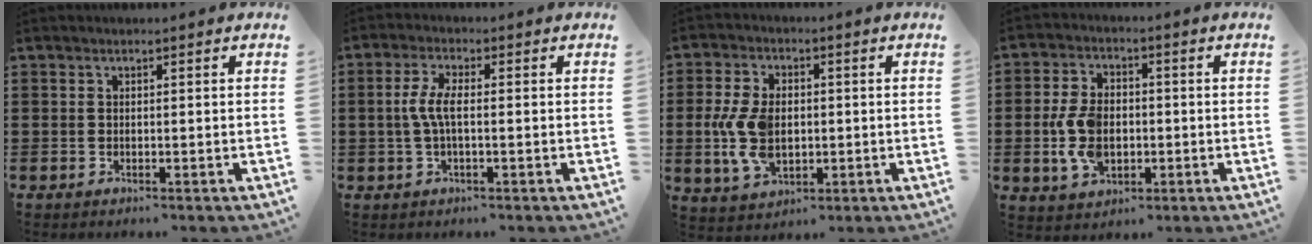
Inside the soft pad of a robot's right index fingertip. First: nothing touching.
{"total": 4.7, "force": [-0.2, 1.5, 4.4], "torque": [-0.110, -0.006, -0.016]}
{"total": 8.9, "force": [-0.5, 5.7, 6.9], "torque": [-0.169, 0.004, -0.015]}
{"total": 7.8, "force": [-1.0, 5.1, 5.8], "torque": [-0.141, 0.004, -0.023]}